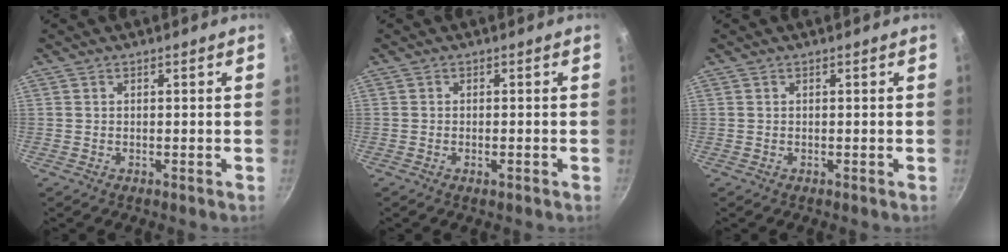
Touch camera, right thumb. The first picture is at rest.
{"total": 1.2, "force": [-0.6, 0.5, 1.0], "torque": [-0.017, 0.001, -0.011]}
{"total": 0.0}